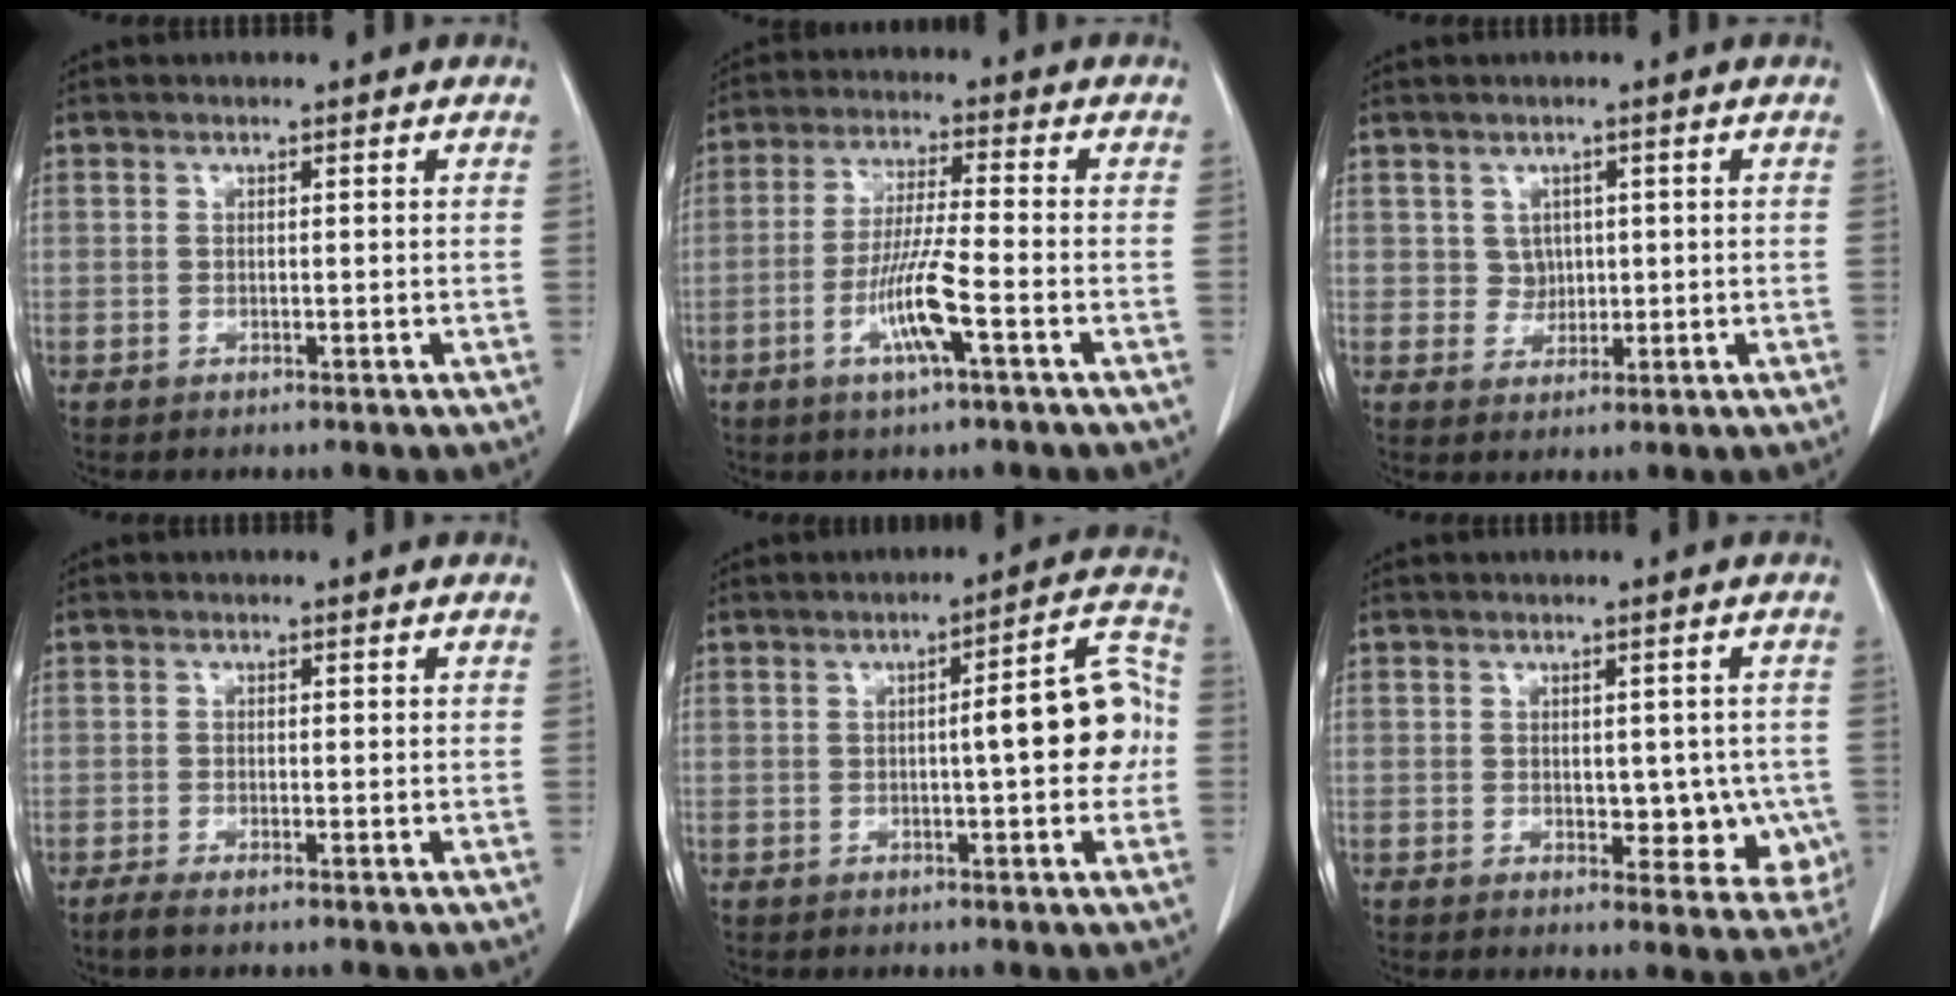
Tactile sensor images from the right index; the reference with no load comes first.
{"total": 8.2, "force": [-3.2, -0.1, 7.5], "torque": [-0.148, -0.008, -0.063]}
{"total": 2.5, "force": [0.6, 2.3, 0.8], "torque": [-0.008, 0.000, 0.011]}
{"total": 1.3, "force": [-1.0, 0.1, 0.9], "torque": [-0.023, -0.004, -0.020]}
{"total": 9.5, "force": [-0.4, 1.8, 9.3], "torque": [-0.115, 0.031, -0.008]}
{"total": 7.2, "force": [-0.8, 4.3, 5.7], "torque": [-0.041, 0.005, -0.001]}